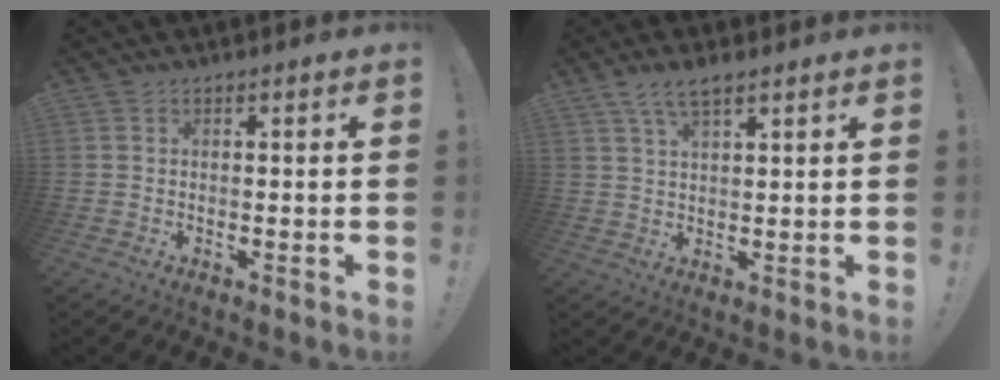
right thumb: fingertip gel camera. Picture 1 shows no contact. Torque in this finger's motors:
{"motor_torque": [0.59, 0.63, 0.32, 0.21, 0.00]}